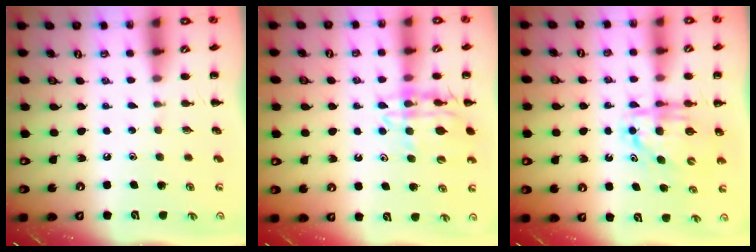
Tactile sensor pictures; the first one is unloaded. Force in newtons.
{"total": 12.2, "press": 11.9, "slide": 3.0}
{"total": 6.3, "press": 6.2, "slide": 0.9}